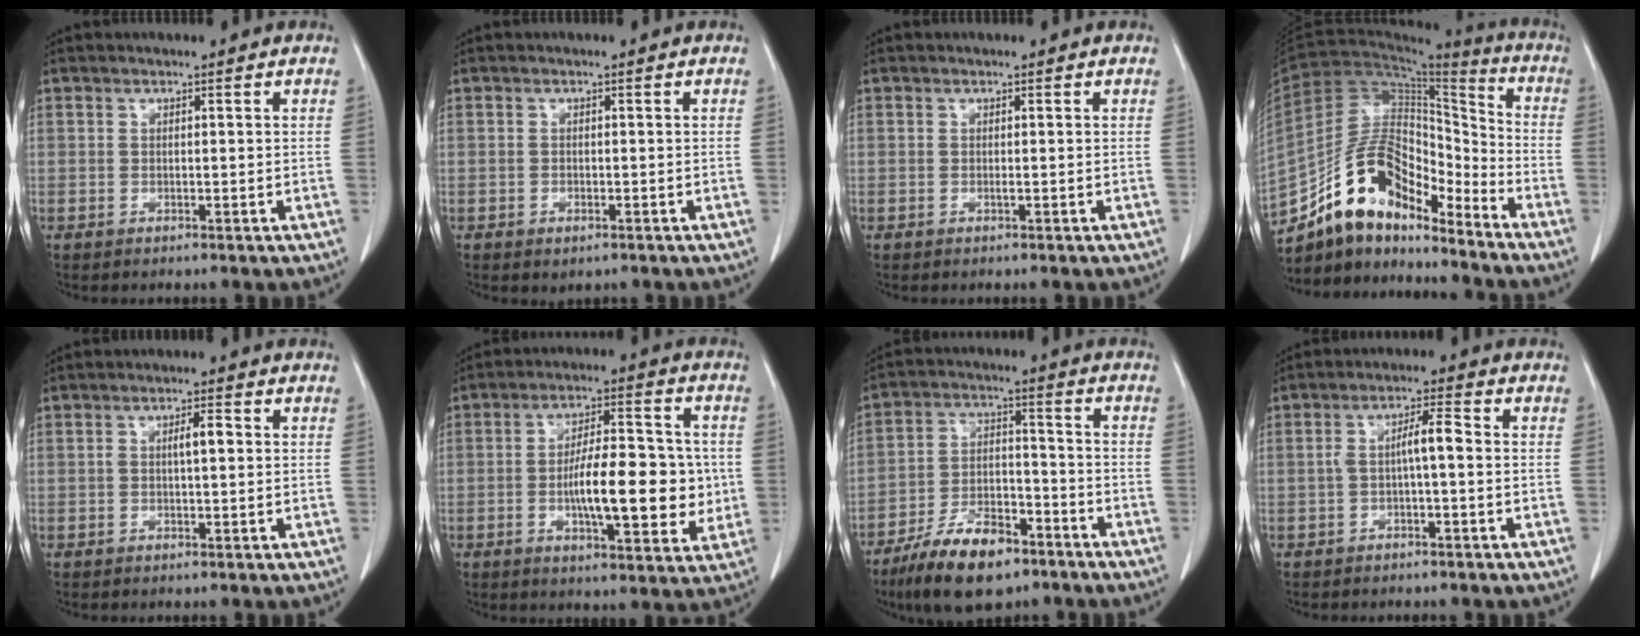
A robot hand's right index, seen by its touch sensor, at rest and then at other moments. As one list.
[{"total": 1.8, "force": [-0.8, 1.2, 1.1], "torque": [-0.014, 0.000, 0.002]}, {"total": 0.0}, {"total": 15.1, "force": [-12.3, 5.7, 6.6], "torque": [-0.112, 0.052, -0.219]}, {"total": 2.6, "force": [0.2, 0.7, 2.5], "torque": [-0.045, 0.009, 0.004]}, {"total": 14.1, "force": [-1.6, 4.5, 13.3], "torque": [-0.212, 0.017, -0.024]}, {"total": 13.1, "force": [-9.0, 4.8, 8.1], "torque": [-0.148, 0.002, -0.159]}, {"total": 4.2, "force": [-0.6, 0.7, 4.1], "torque": [-0.073, 0.018, -0.006]}]